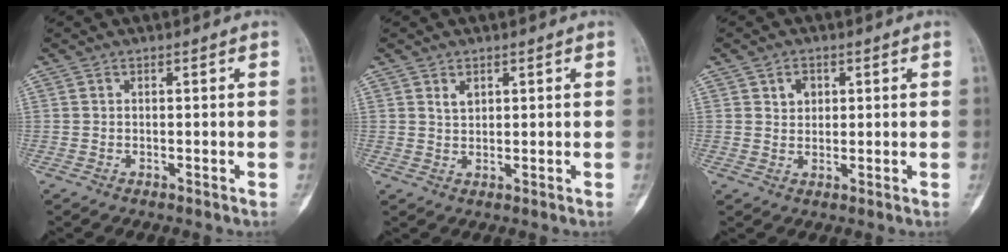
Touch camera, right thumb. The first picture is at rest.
{"total": 2.0, "force": [1.1, 1.3, 1.1], "torque": [-0.015, -0.007, 0.024]}
{"total": 3.0, "force": [1.2, 2.3, 1.4], "torque": [-0.008, -0.005, 0.020]}